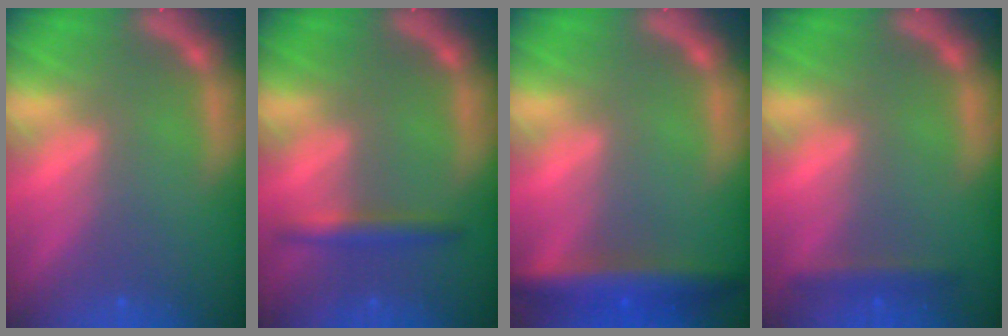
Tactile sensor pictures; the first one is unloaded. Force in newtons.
{"total": 2.4}
{"total": 5.5}
{"total": 1.9}